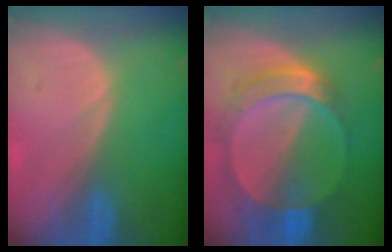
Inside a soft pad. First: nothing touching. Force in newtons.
{"total": 8.5, "press": 7.7, "slide": 3.5}